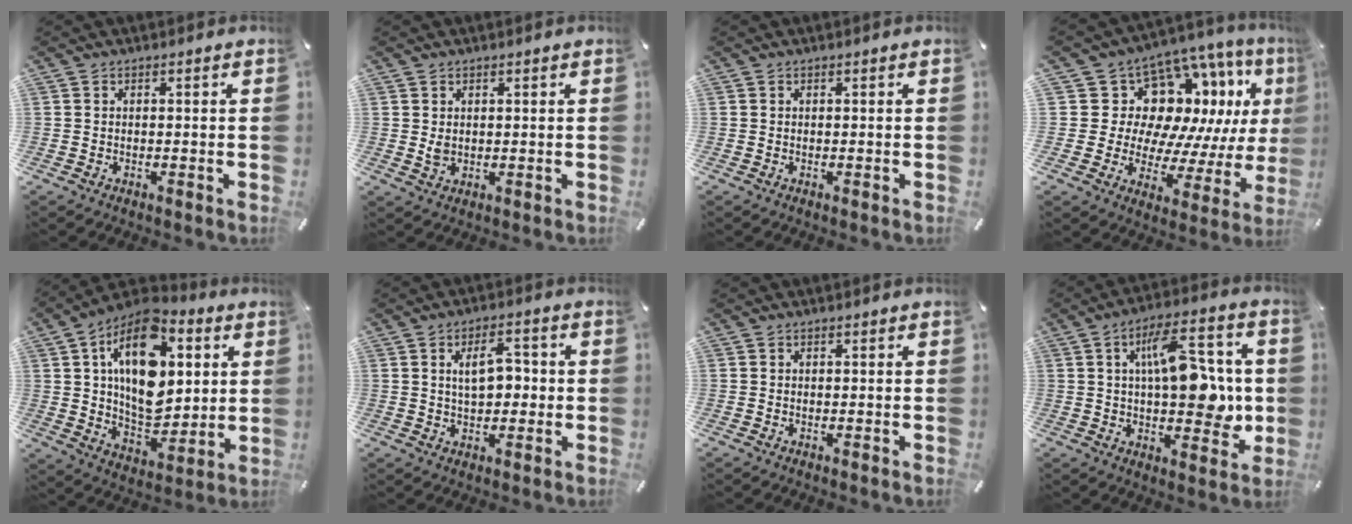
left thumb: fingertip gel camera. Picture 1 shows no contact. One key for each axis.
{"total": 2.0, "fx": 0.7, "fy": 1.6, "fz": 1.0, "tx": -0.006, "ty": -0.003, "tz": 0.009}
{"total": 0.0}
{"total": 15.4, "fx": 6.0, "fy": 11.6, "fz": 8.1, "tx": -0.140, "ty": -0.071, "tz": 0.118}
{"total": 20.4, "fx": 6.0, "fy": 12.9, "fz": 14.7, "tx": -0.248, "ty": -0.028, "tz": 0.103}
{"total": 7.3, "fx": 1.0, "fy": 4.3, "fz": 5.8, "tx": -0.091, "ty": 0.006, "tz": 0.009}
{"total": 0.0}
{"total": 17.0, "fx": 3.0, "fy": 8.1, "fz": 14.7, "tx": -0.211, "ty": -0.001, "tz": 0.050}